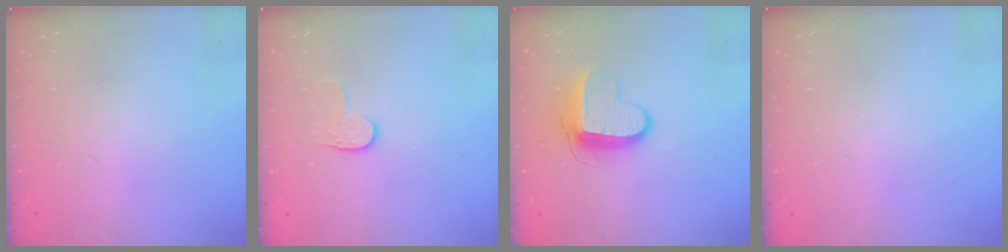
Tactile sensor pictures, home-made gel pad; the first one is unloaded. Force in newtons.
{"total": 3.7, "press": 3.7, "slide": 0.2}
{"total": 10.3, "press": 10.3, "slide": 1.0}
{"total": 0.0}